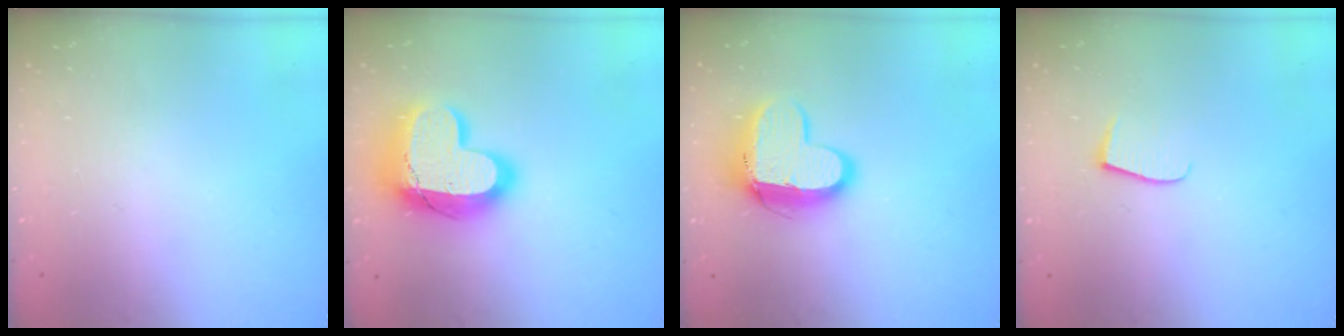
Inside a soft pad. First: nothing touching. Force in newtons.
{"total": 24.2, "press": 24.2, "slide": 1.6}
{"total": 12.0, "press": 11.9, "slide": 1.1}
{"total": 5.9, "press": 5.9, "slide": 0.4}